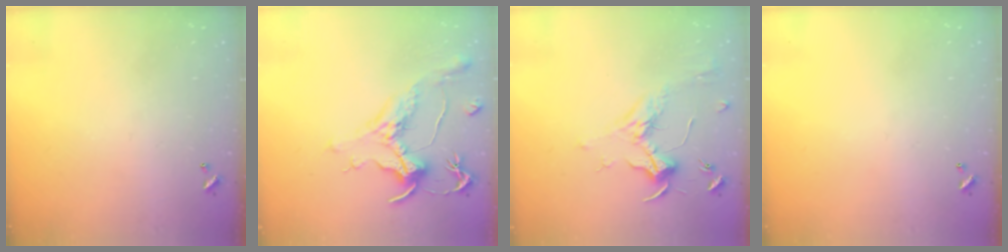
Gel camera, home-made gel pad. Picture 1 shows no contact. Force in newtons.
{"total": 1.3, "press": 1.1, "slide": 0.7}
{"total": 1.9, "press": 1.7, "slide": 0.8}
{"total": 0.0}